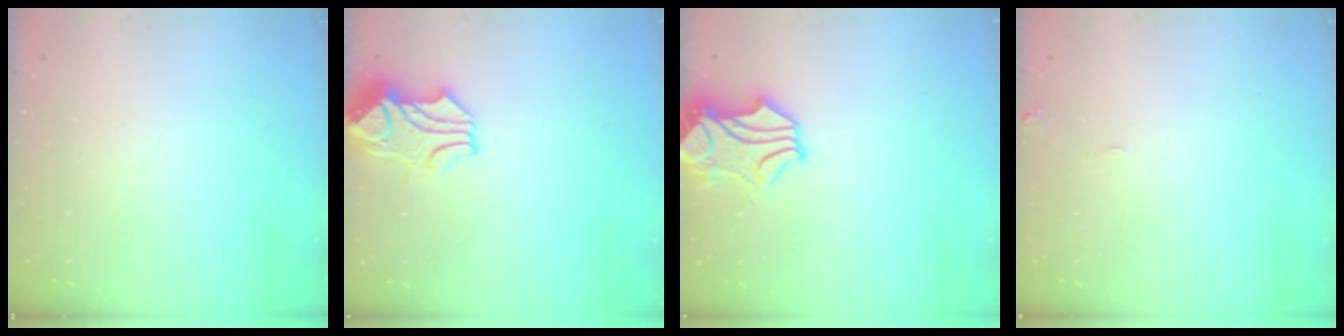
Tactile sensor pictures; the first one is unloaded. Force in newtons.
{"total": 1.5, "press": 0.8, "slide": 1.3}
{"total": 2.2, "press": 1.8, "slide": 1.3}
{"total": 2.6, "press": 2.5, "slide": 0.5}